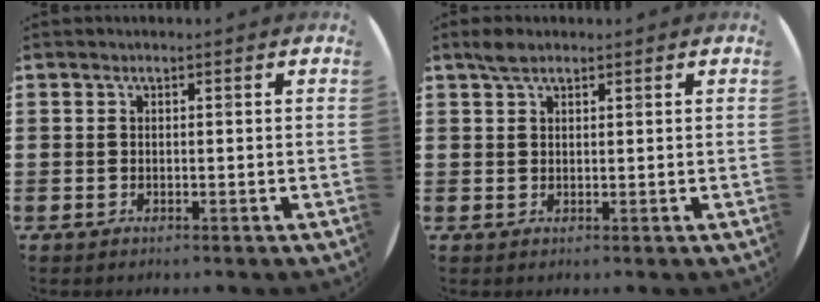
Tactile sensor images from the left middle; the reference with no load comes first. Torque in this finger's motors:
{"motor_torque": [0.37, -0.25, -0.01, -0.01]}